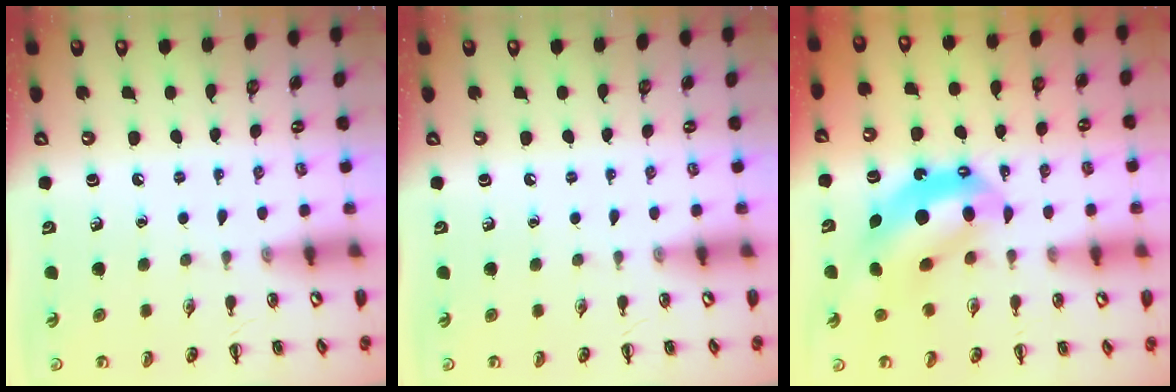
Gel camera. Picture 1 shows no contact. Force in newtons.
{"total": 0.0}
{"total": 12.6, "press": 12.2, "slide": 3.3}